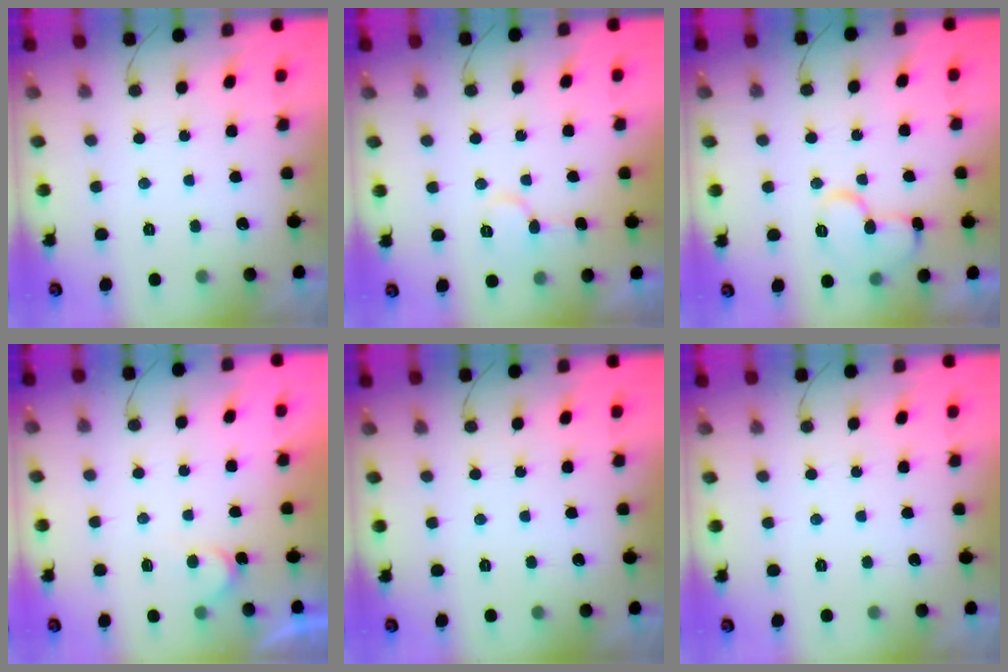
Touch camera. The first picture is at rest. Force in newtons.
{"total": 6.2, "press": 6.2, "slide": 0.6}
{"total": 10.5, "press": 10.5, "slide": 1.1}
{"total": 3.9, "press": 3.9, "slide": 0.2}
{"total": 0.0}
{"total": 0.0}